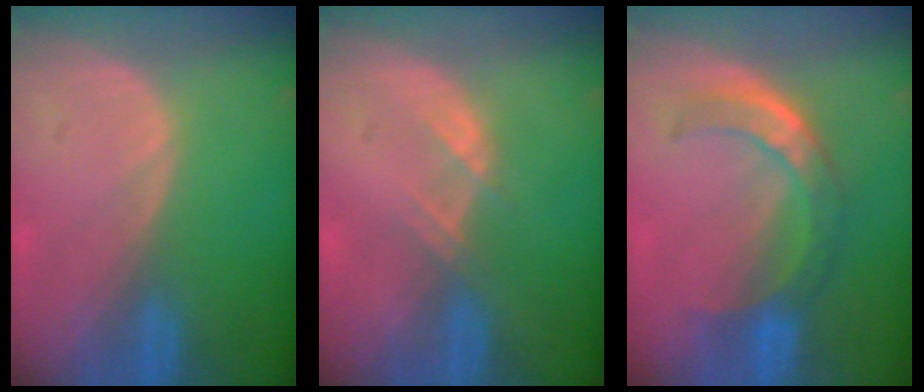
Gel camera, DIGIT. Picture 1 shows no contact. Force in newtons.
{"total": 1.9, "press": 1.9, "slide": 0.3}
{"total": 7.9, "press": 6.6, "slide": 4.3}